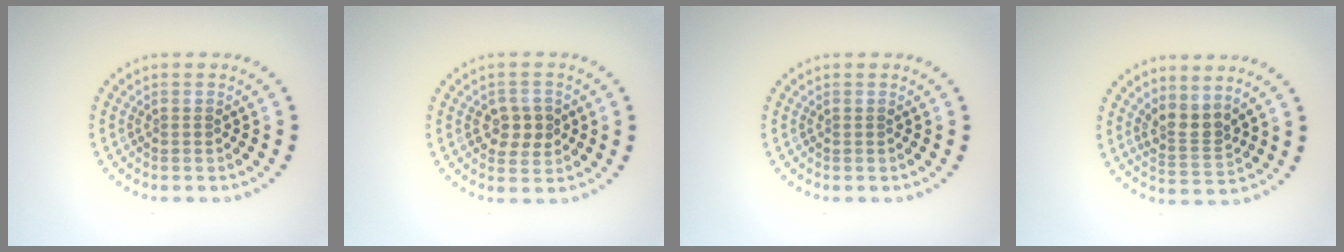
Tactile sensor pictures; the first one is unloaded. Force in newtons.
{"total": 2.8, "press": 2.8, "slide": 0.3}
{"total": 0.0}
{"total": 2.7, "press": 2.0, "slide": 1.8}